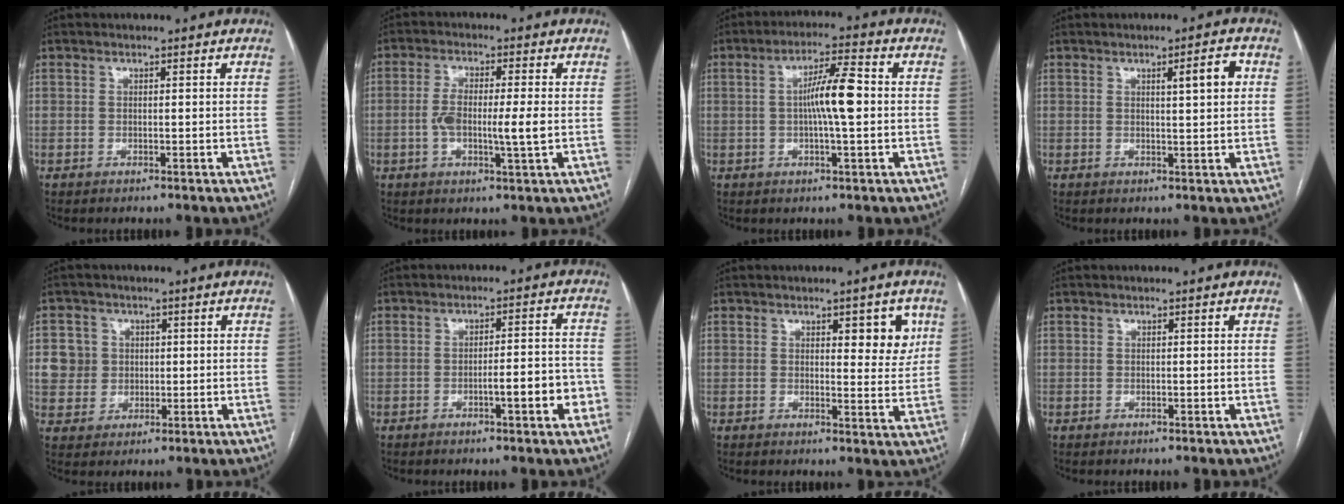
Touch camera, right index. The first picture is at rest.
{"total": 6.6, "force": [-0.6, 0.7, 6.5], "torque": [-0.127, 0.004, -0.010]}
{"total": 7.4, "force": [0.1, 0.6, 7.4], "torque": [-0.132, 0.011, -0.003]}
{"total": 4.0, "force": [1.2, 0.3, 3.8], "torque": [-0.054, 0.002, 0.016]}
{"total": 5.7, "force": [1.0, 5.6, 0.7], "torque": [-0.011, 0.020, 0.027]}
{"total": 6.0, "force": [-2.5, 0.9, 5.4], "torque": [-0.070, 0.015, -0.029]}
{"total": 5.8, "force": [2.5, 2.0, 4.8], "torque": [-0.053, -0.002, 0.028]}
{"total": 0.0}